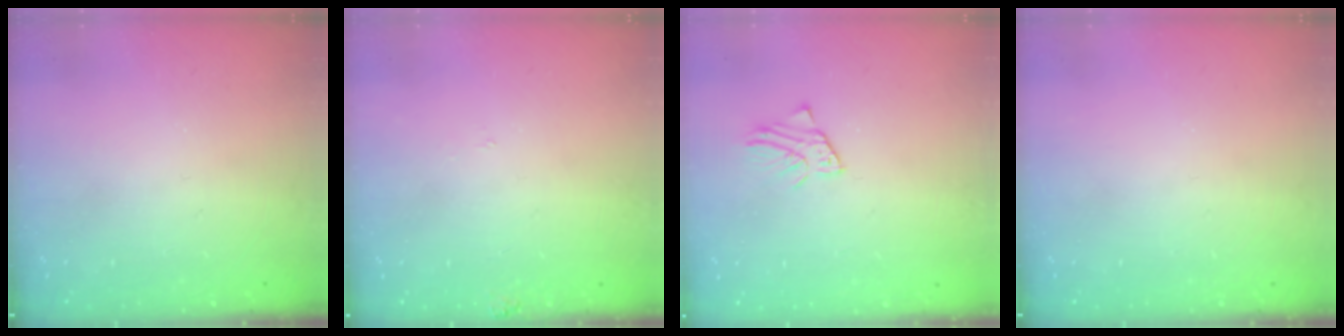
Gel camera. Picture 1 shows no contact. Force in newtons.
{"total": 4.5, "press": 4.5, "slide": 0.3}
{"total": 2.3, "press": 2.3, "slide": 0.2}
{"total": 0.0}